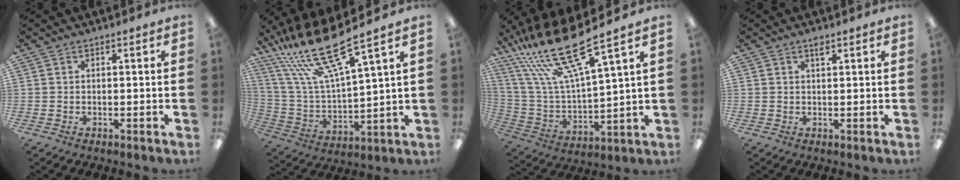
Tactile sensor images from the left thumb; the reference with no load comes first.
{"total": 20.7, "force": [15.7, 3.8, 12.9], "torque": [-0.283, -0.100, 0.265]}
{"total": 22.0, "force": [16.4, 4.3, 14.1], "torque": [-0.303, -0.103, 0.276]}
{"total": 1.4, "force": [1.1, 0.4, 0.9], "torque": [-0.022, 0.001, 0.019]}